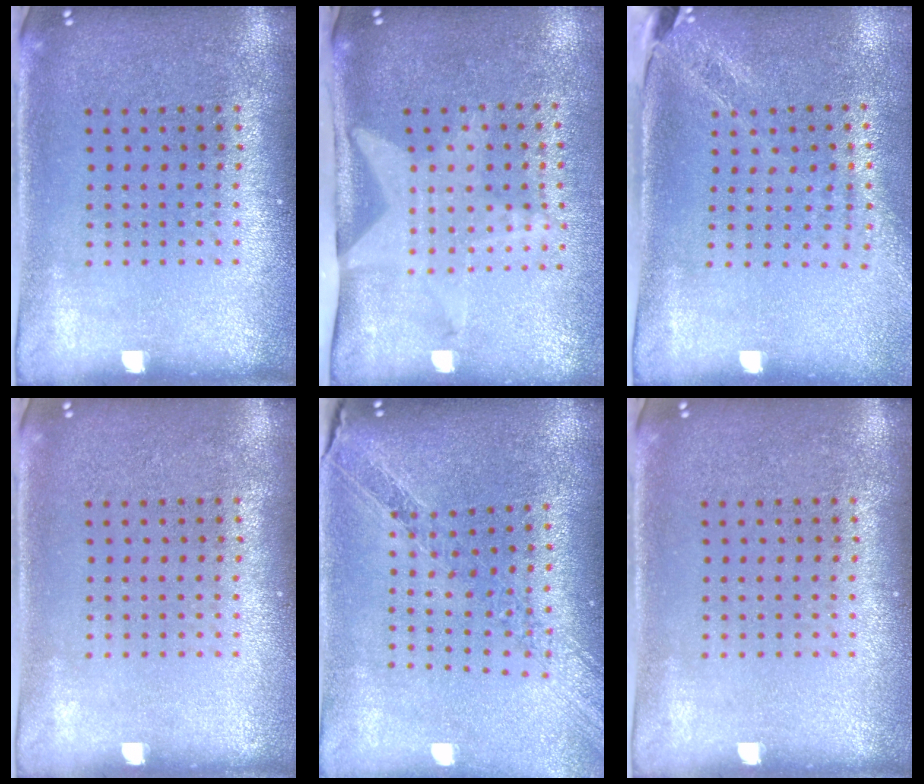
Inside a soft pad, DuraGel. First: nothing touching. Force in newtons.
{"total": 2.1, "press": 1.5, "slide": 1.4}
{"total": 1.8, "press": 1.5, "slide": 1.1}
{"total": 0.0}
{"total": 1.0, "press": 1.0, "slide": 0.2}
{"total": 0.0}